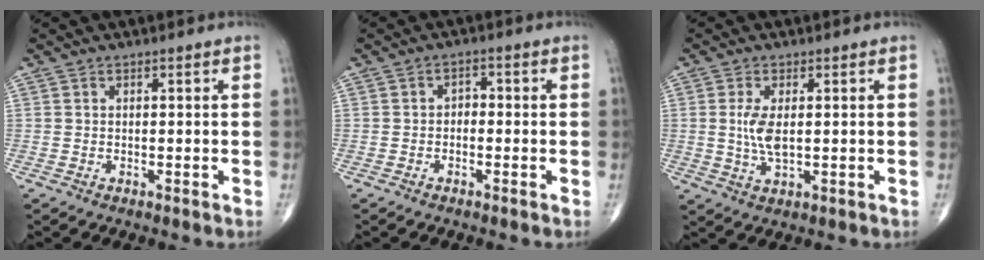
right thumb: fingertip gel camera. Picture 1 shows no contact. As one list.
[{"total": 1.9, "force": [-0.5, 1.4, 1.1], "torque": [-0.003, 0.010, -0.016]}, {"total": 5.0, "force": [0.4, 2.0, 4.5], "torque": [-0.096, -0.011, 0.012]}]